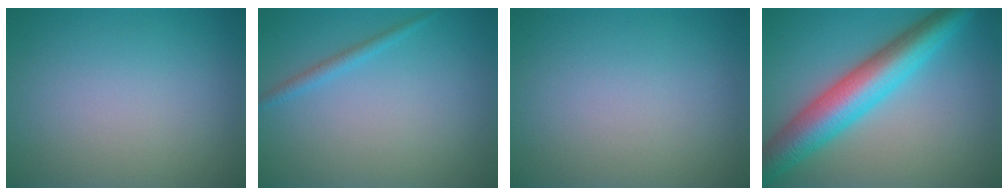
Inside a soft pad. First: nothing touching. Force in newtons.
{"total": 1.2, "press": 1.1, "slide": 0.1}
{"total": 0.0}
{"total": 8.2, "press": 8.2, "slide": 0.2}